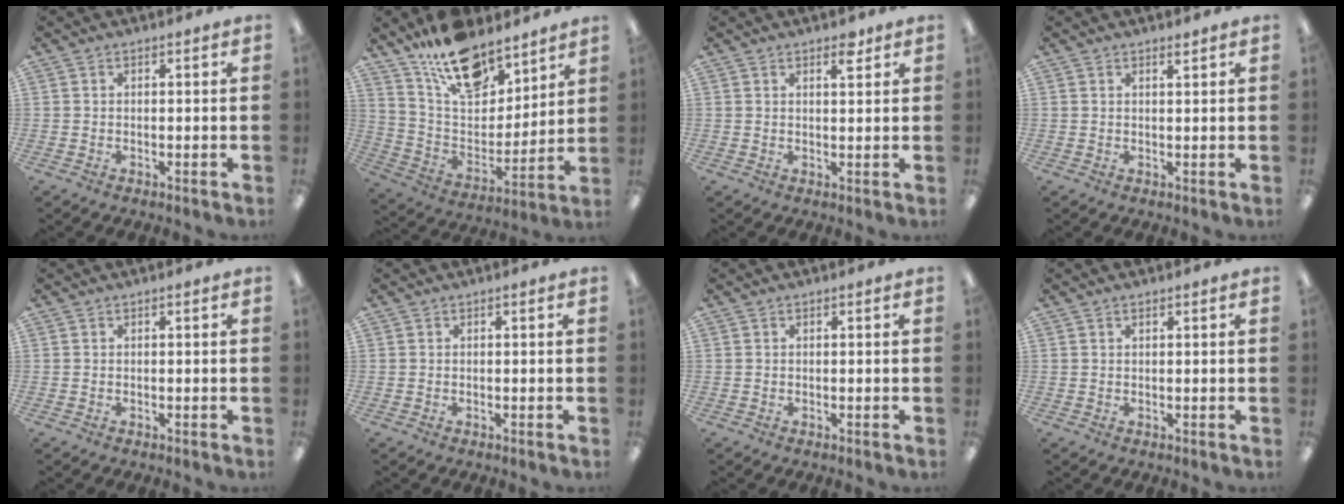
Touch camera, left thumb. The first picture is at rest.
{"total": 18.1, "force": [13.2, 8.9, 8.5], "torque": [-0.145, -0.083, 0.238]}
{"total": 3.1, "force": [2.3, 1.0, 1.8], "torque": [-0.016, -0.009, 0.036]}
{"total": 1.2, "force": [1.1, 0.0, 0.4], "torque": [-0.009, -0.002, 0.020]}
{"total": 0.0}
{"total": 0.0}
{"total": 0.0}
{"total": 0.7, "force": [0.5, 0.2, 0.4], "torque": [-0.010, 0.002, 0.009]}